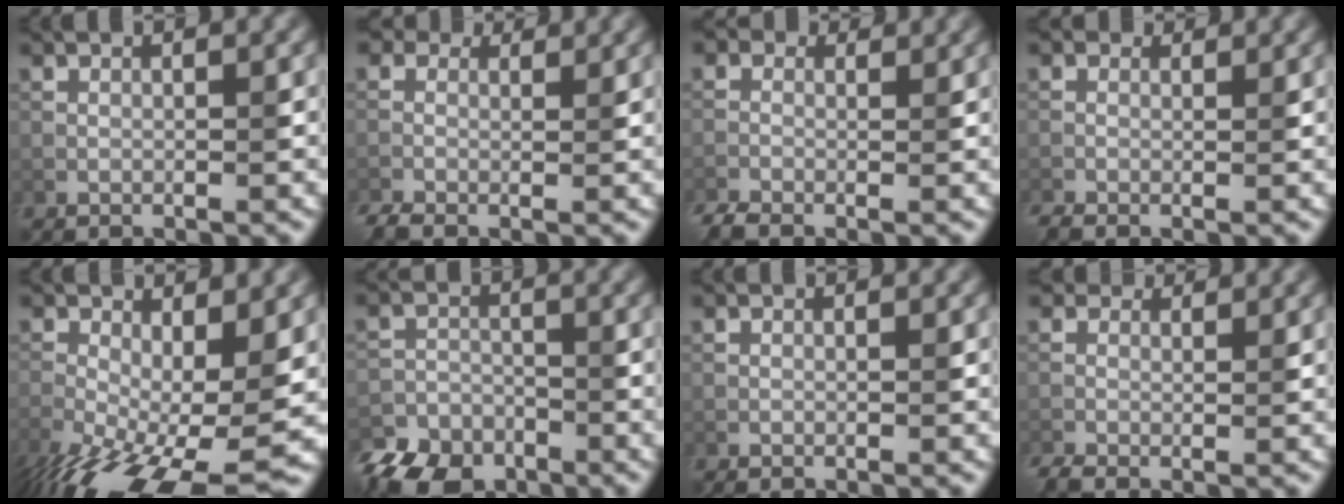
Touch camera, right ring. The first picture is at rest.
{"total": 3.9, "force": [0.6, 2.8, 2.6], "torque": [-0.056, -0.002, 0.005]}
{"total": 3.0, "force": [-1.1, 2.1, 1.8], "torque": [-0.040, -0.003, -0.023]}
{"total": 1.9, "force": [-0.3, 1.4, 1.3], "torque": [-0.027, -0.004, -0.009]}
{"total": 13.6, "force": [-4.9, 5.8, 11.2], "torque": [-0.212, -0.038, -0.066]}
{"total": 7.2, "force": [-5.8, 3.7, 2.1], "torque": [-0.039, -0.013, -0.100]}
{"total": 0.0}
{"total": 3.0, "force": [0.7, 2.1, 2.1], "torque": [-0.045, -0.006, 0.004]}